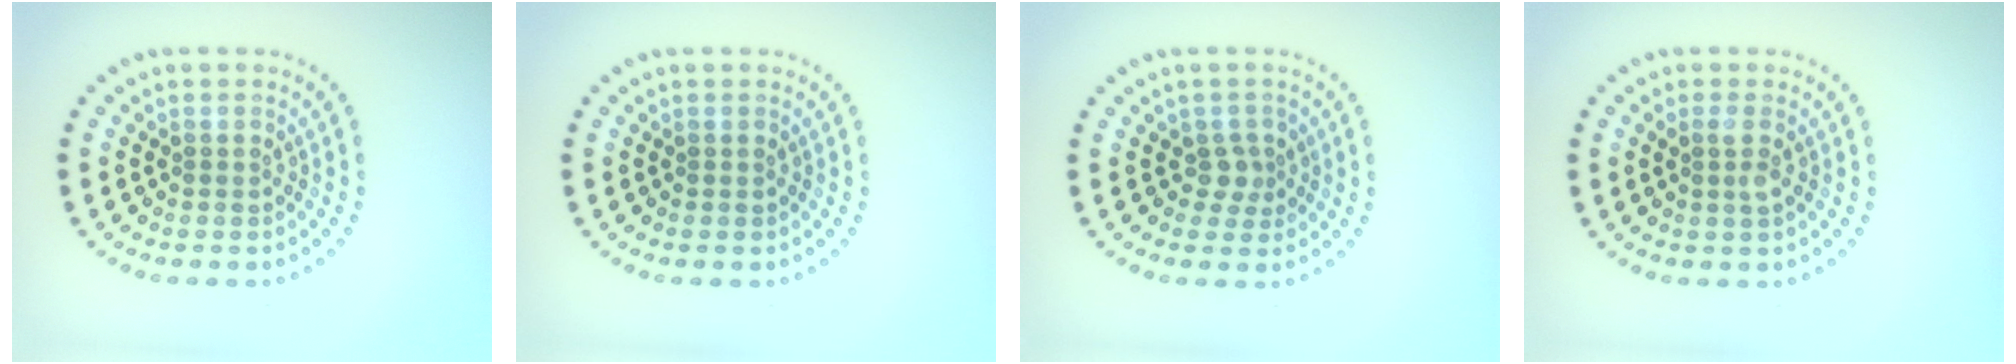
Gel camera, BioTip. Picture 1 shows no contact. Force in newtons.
{"total": 0.0}
{"total": 1.7, "press": 1.3, "slide": 1.2}
{"total": 1.2, "press": 1.1, "slide": 0.4}